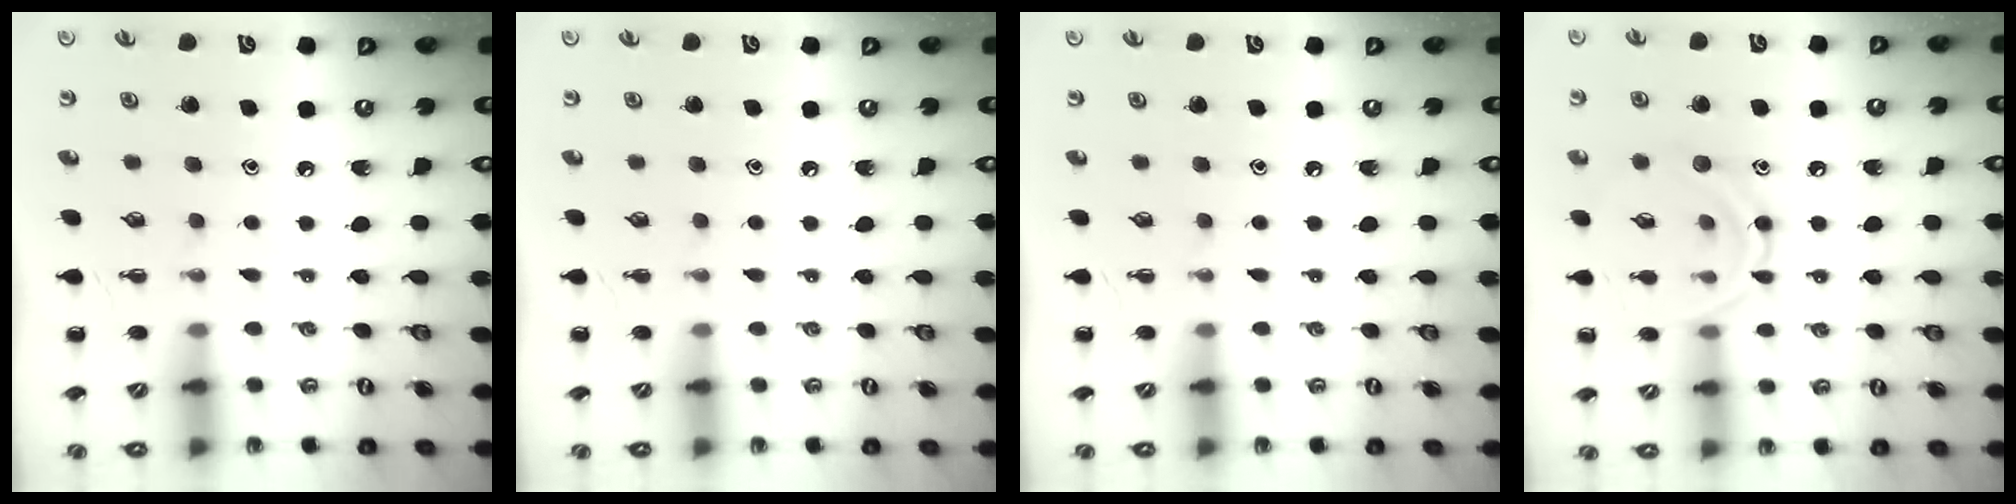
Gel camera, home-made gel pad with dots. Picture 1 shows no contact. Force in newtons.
{"total": 0.0}
{"total": 0.0}
{"total": 10.0, "press": 10.0, "slide": 0.5}